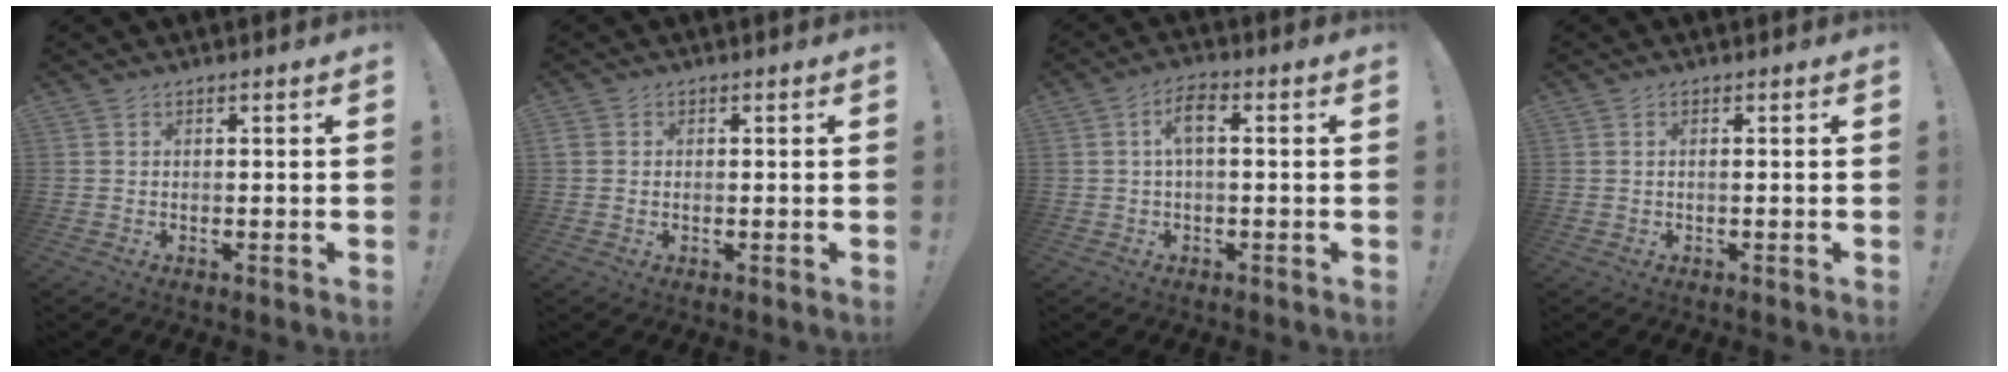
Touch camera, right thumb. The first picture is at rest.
{"total": 1.3, "force": [0.1, 1.2, 0.5], "torque": [-0.004, 0.001, 0.000]}
{"total": 5.1, "force": [0.6, 1.6, 4.8], "torque": [-0.103, 0.007, 0.007]}
{"total": 0.9, "force": [-0.1, -0.1, 0.9], "torque": [-0.022, 0.003, -0.002]}